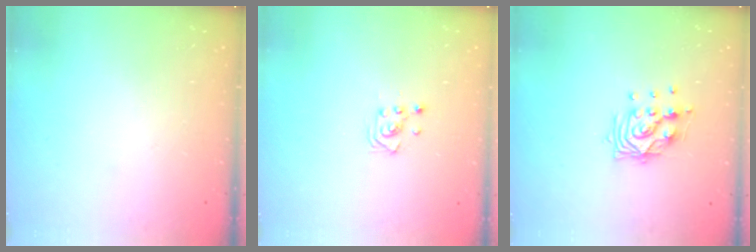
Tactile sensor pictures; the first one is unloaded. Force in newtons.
{"total": 2.9, "press": 2.8, "slide": 0.3}
{"total": 10.6, "press": 10.5, "slide": 0.8}